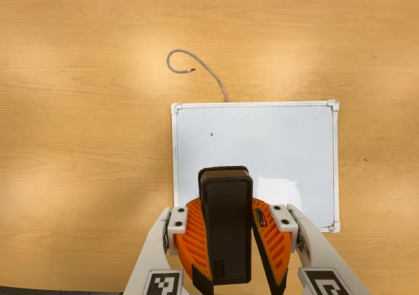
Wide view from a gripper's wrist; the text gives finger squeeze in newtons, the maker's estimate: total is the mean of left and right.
{"total": 10.5, "left": 10.2, "right": 10.8}